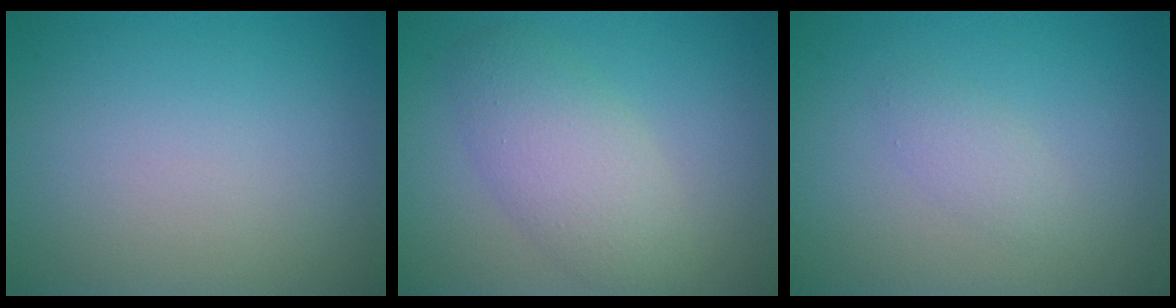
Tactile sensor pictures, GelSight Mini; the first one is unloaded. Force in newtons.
{"total": 4.6, "press": 4.6, "slide": 0.3}
{"total": 1.4, "press": 1.4, "slide": 0.1}